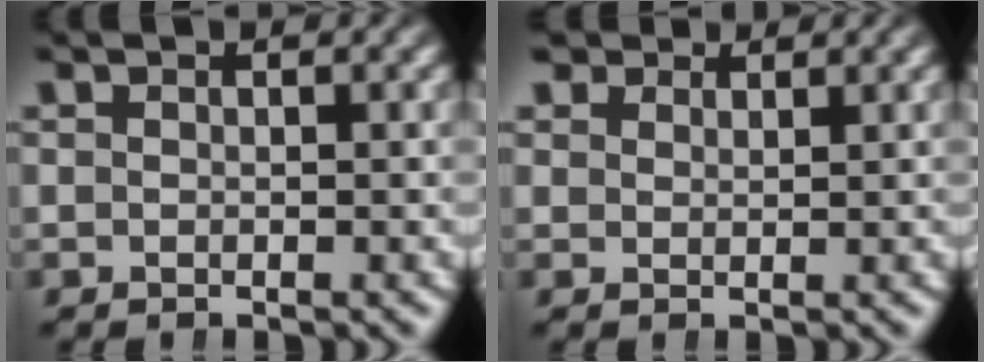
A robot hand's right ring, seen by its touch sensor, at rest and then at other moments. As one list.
[{"total": 2.1, "force": [2.1, 0.2, 0.2], "torque": [0.009, -0.002, 0.043]}]